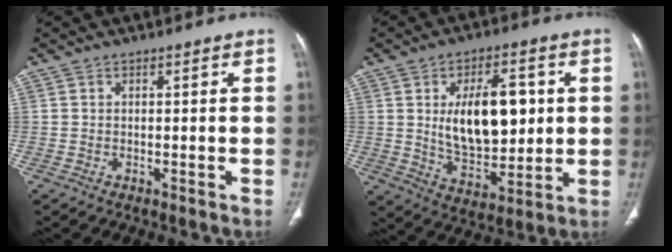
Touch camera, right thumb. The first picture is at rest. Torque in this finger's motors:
{"motor_torque": [0.44, 0.46, 0.61, 0.47, 0.15]}